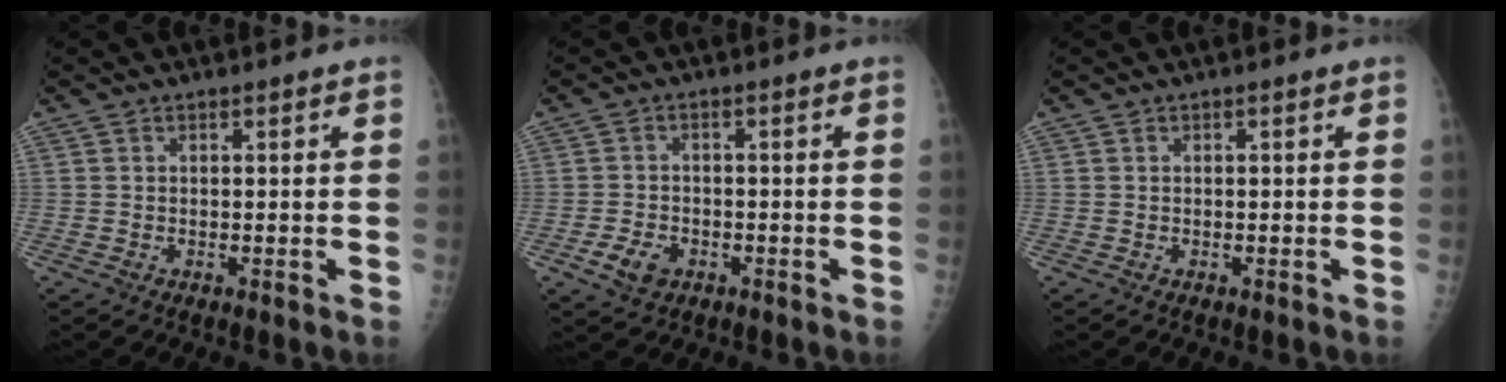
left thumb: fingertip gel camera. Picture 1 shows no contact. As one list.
[{"total": 4.4, "force": [-1.9, 3.2, 2.3], "torque": [-0.037, 0.005, -0.029]}, {"total": 0.0}]